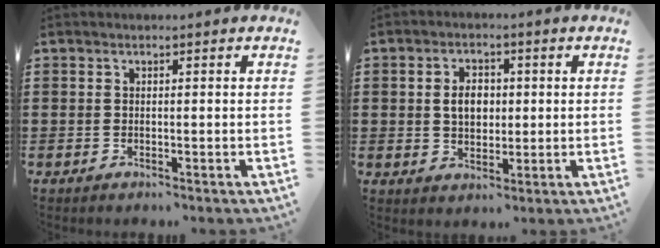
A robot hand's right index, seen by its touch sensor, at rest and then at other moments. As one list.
[{"total": 4.3, "force": [0.3, 3.0, 3.1], "torque": [-0.052, 0.006, -0.001]}]